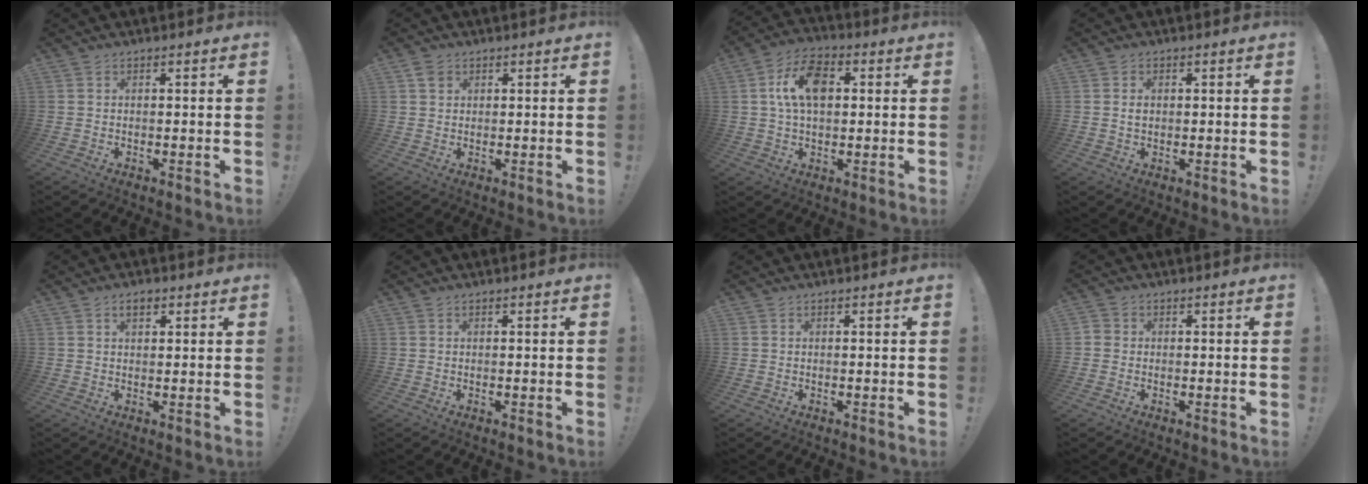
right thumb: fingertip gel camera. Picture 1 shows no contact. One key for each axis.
{"total": 2.4, "fx": 1.3, "fy": 1.8, "fz": 0.9, "tx": -0.010, "ty": -0.001, "tz": 0.024}
{"total": 12.4, "fx": 2.5, "fy": 7.6, "fz": 9.5, "tx": -0.156, "ty": 0.011, "tz": 0.047}
{"total": 1.5, "fx": 0.3, "fy": 1.2, "fz": 0.9, "tx": -0.005, "ty": -0.001, "tz": 0.002}
{"total": 2.6, "fx": 1.4, "fy": 1.4, "fz": 1.6, "tx": -0.023, "ty": 0.000, "tz": 0.023}
{"total": 0.0}
{"total": 0.0}
{"total": 1.7, "fx": -0.4, "fy": 1.5, "fz": 0.6, "tx": -0.017, "ty": 0.007, "tz": -0.005}